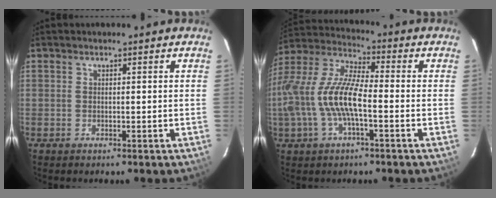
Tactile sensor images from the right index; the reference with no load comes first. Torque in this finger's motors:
{"motor_torque": [0.73, -0.22, 0.93, 0.21]}